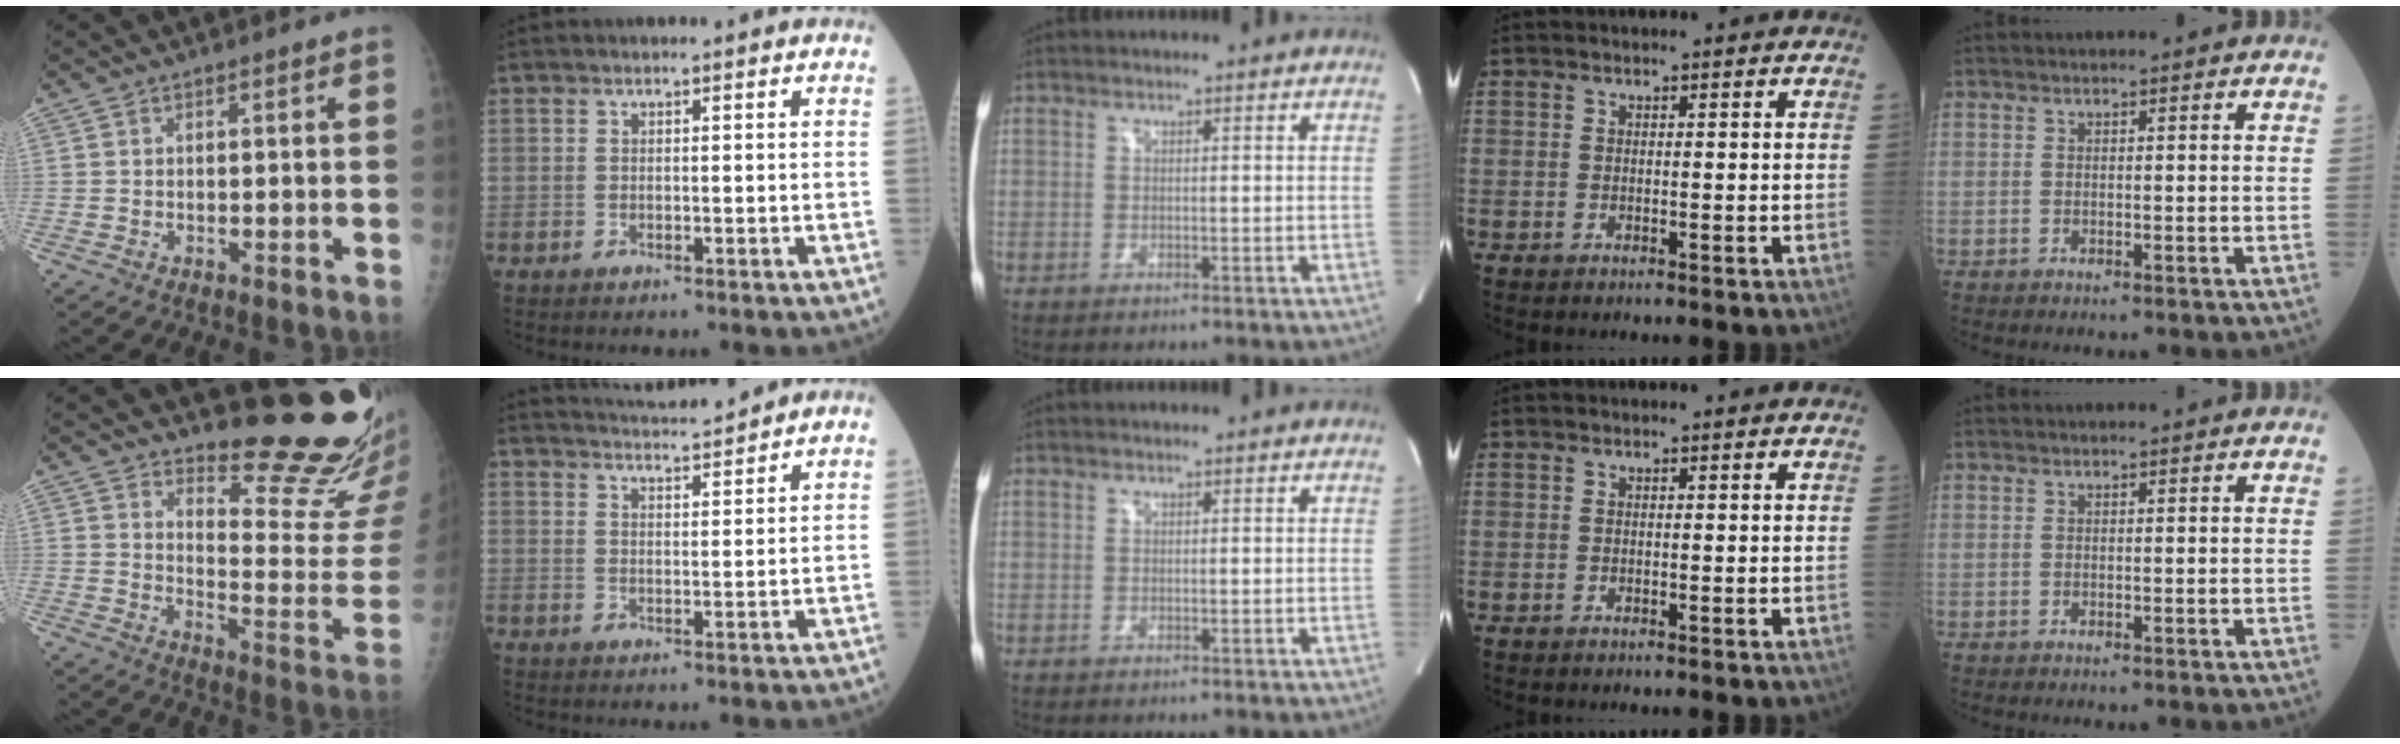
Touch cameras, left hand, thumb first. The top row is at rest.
{"thumb": {"total": 17.6, "force": [16.3, 3.2, 5.8], "torque": [-0.032, -0.189, 0.206]}, "index": {"total": 6.9, "force": [6.8, -0.6, 1.5], "torque": [-0.029, 0.009, 0.103]}}